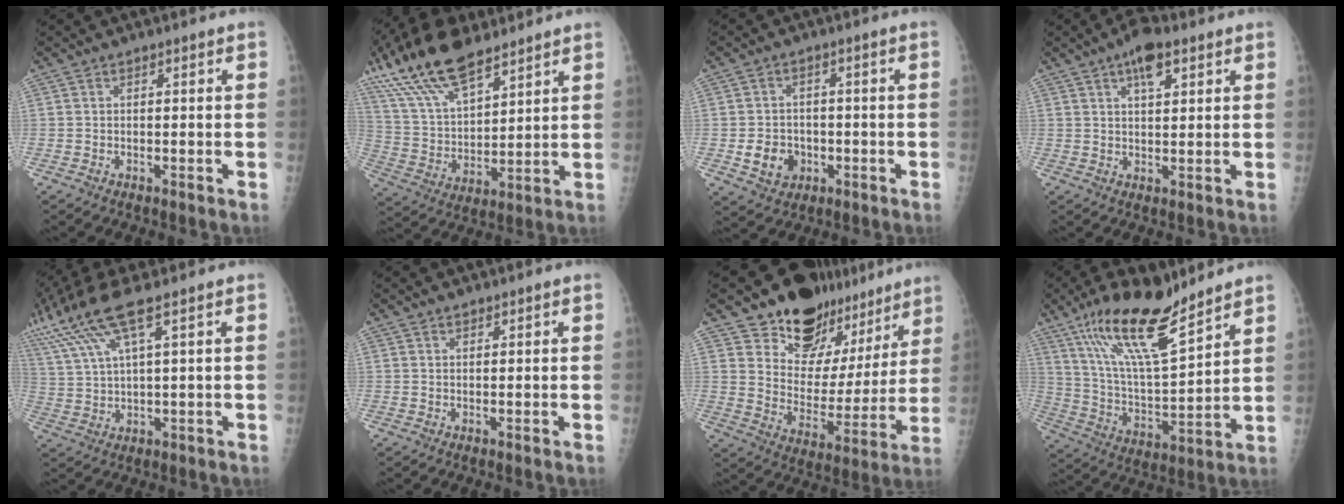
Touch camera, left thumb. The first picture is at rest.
{"total": 18.6, "force": [13.0, 7.3, 11.0], "torque": [-0.194, -0.029, 0.252]}
{"total": 6.2, "force": [-1.5, 5.3, 2.7], "torque": [-0.023, 0.007, -0.018]}
{"total": 6.2, "force": [3.4, 2.6, 4.5], "torque": [-0.060, -0.007, 0.049]}
{"total": 13.0, "force": [8.1, 2.0, 9.9], "torque": [-0.243, -0.002, 0.166]}
{"total": 0.7, "force": [0.6, 0.4, 0.1], "torque": [0.003, -0.004, 0.008]}
{"total": 19.4, "force": [15.1, 10.8, 5.7], "torque": [-0.030, -0.102, 0.212]}
{"total": 17.9, "force": [12.6, 4.3, 12.0], "torque": [-0.197, -0.062, 0.238]}